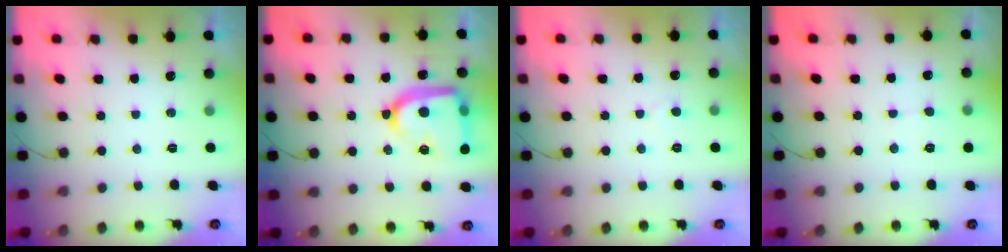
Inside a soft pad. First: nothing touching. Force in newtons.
{"total": 20.3, "press": 20.2, "slide": 2.1}
{"total": 2.7, "press": 2.7, "slide": 0.2}
{"total": 2.9, "press": 2.9, "slide": 0.3}